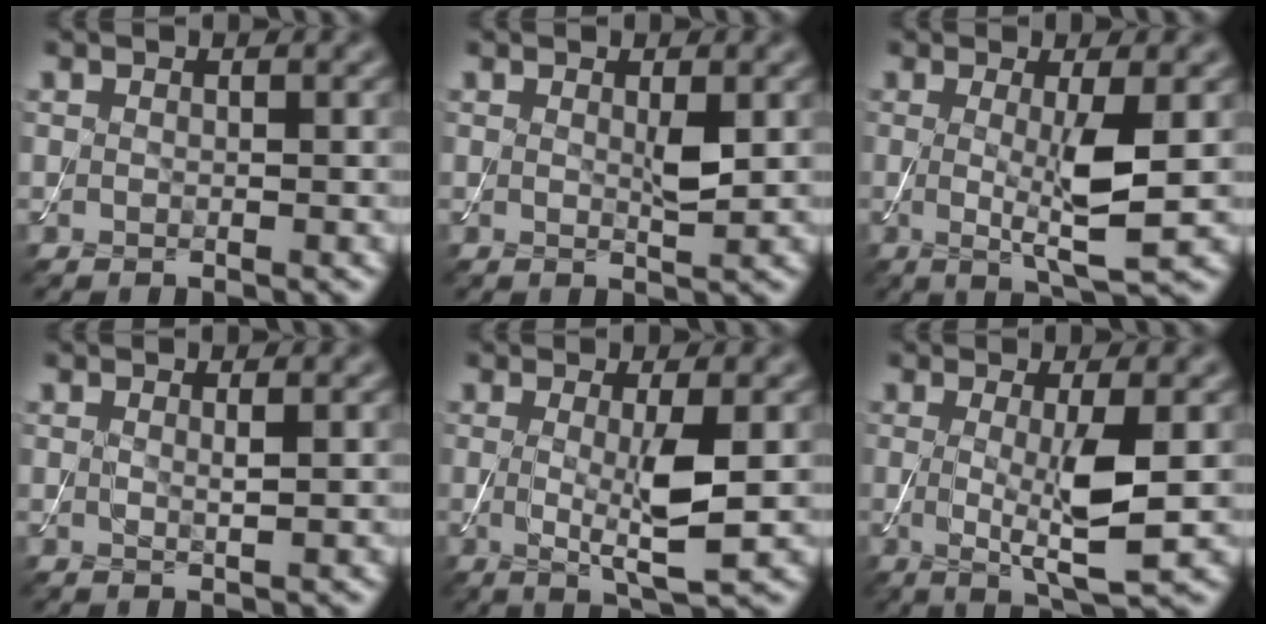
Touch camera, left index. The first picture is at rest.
{"total": 1.5, "force": [0.4, 0.3, 1.5], "torque": [-0.028, -0.003, 0.006]}
{"total": 4.9, "force": [0.0, 0.7, 4.8], "torque": [-0.091, -0.014, 0.001]}
{"total": 1.0, "force": [0.4, 0.2, 0.9], "torque": [-0.012, -0.001, 0.003]}
{"total": 4.5, "force": [0.0, 0.7, 4.5], "torque": [-0.084, -0.013, 0.003]}
{"total": 5.1, "force": [-0.1, 0.8, 5.0], "torque": [-0.094, -0.013, 0.001]}